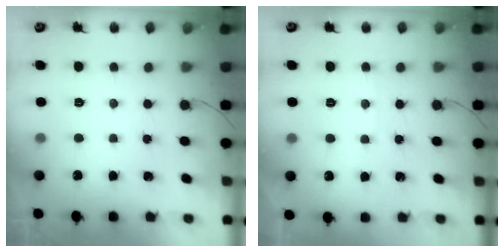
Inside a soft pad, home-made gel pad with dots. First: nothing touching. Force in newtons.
{"total": 2.2, "press": 2.2, "slide": 0.2}